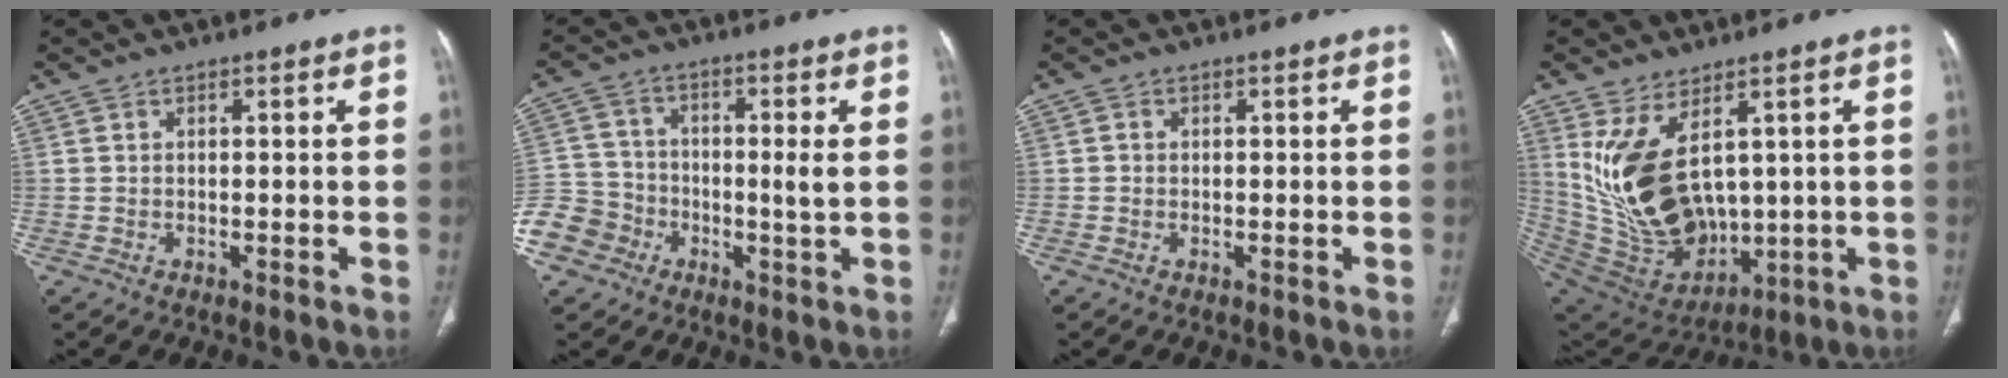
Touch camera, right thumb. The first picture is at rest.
{"total": 9.6, "force": [-3.1, 7.6, 4.9], "torque": [-0.077, 0.026, -0.063]}
{"total": 0.6, "force": [0.0, 0.6, 0.1], "torque": [0.000, 0.002, -0.001]}
{"total": 17.8, "force": [4.3, 10.3, 13.9], "torque": [-0.250, -0.030, 0.118]}